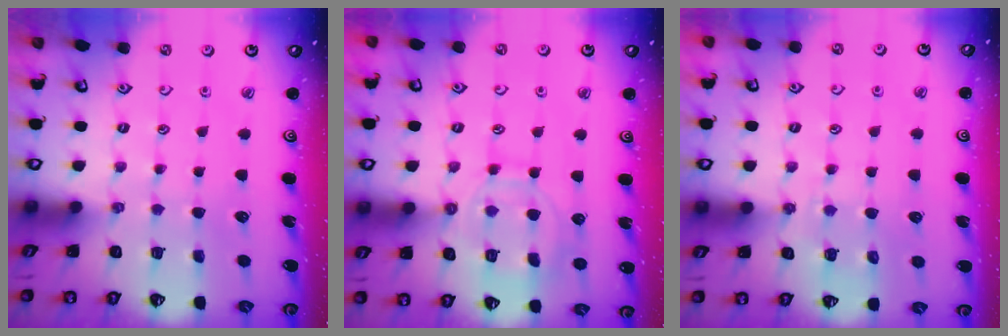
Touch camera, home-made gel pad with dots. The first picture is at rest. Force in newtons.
{"total": 10.9, "press": 10.9, "slide": 1.0}
{"total": 6.9, "press": 6.9, "slide": 0.7}